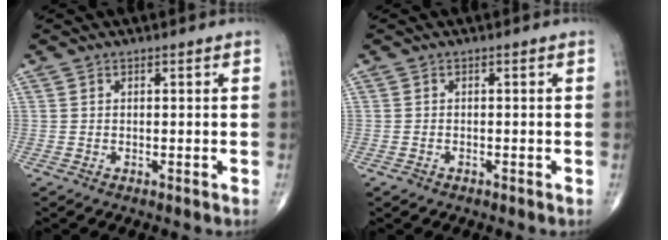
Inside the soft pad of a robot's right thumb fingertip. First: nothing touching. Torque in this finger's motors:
{"motor_torque": [0.26, 0.03, -0.26, -0.21, 0.04]}